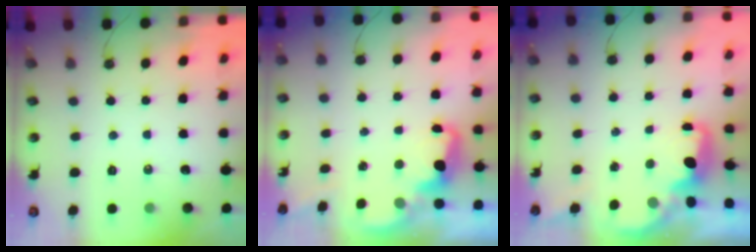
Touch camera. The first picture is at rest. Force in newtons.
{"total": 2.4, "press": 2.4, "slide": 0.5}
{"total": 1.5, "press": 1.3, "slide": 0.7}